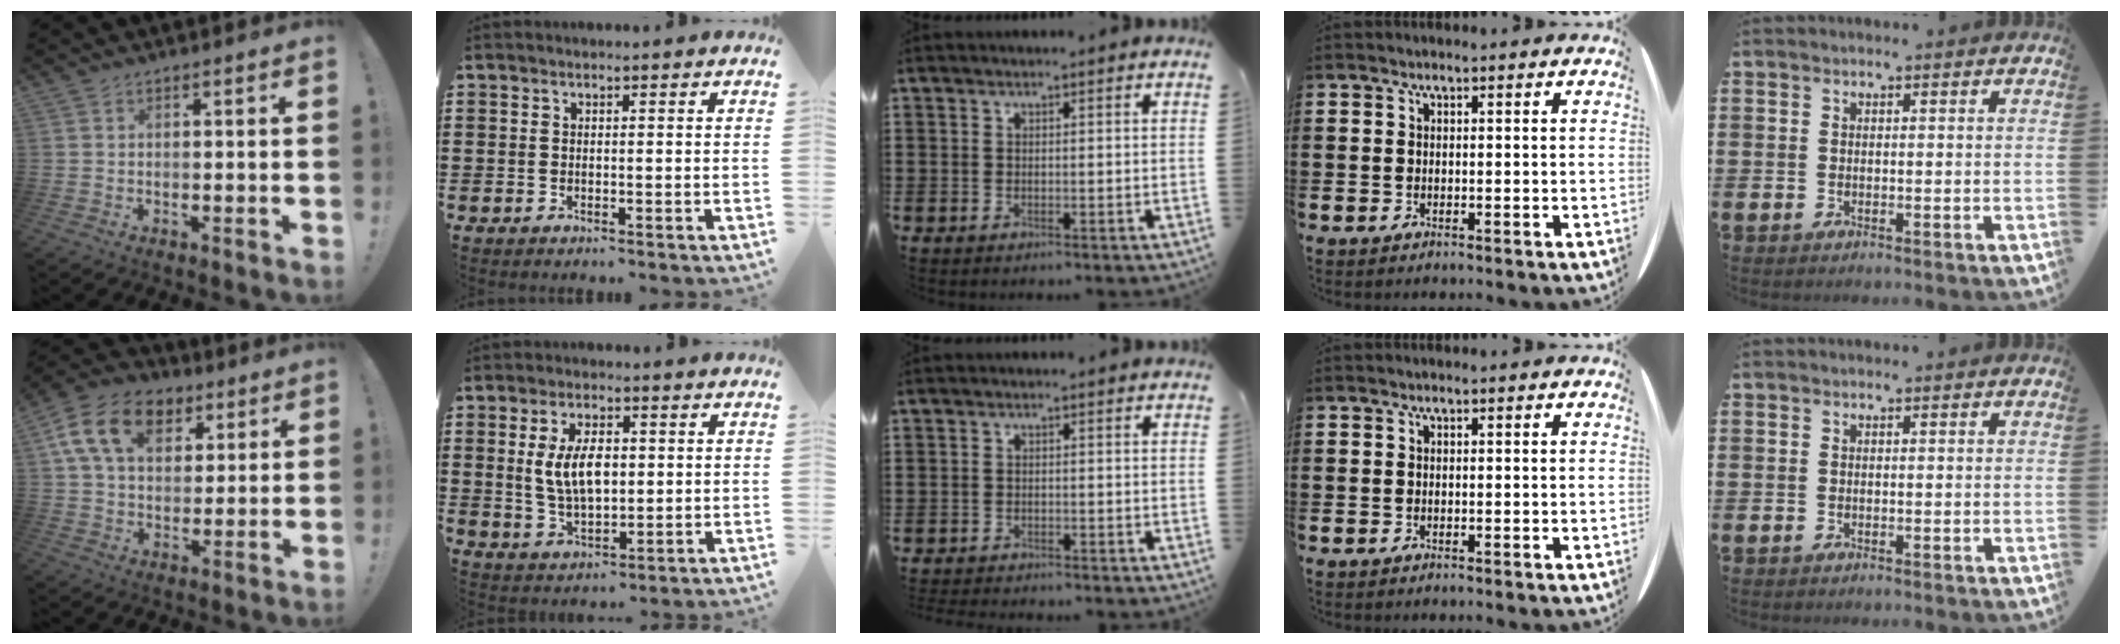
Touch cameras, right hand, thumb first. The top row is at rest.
{"thumb": {"total": 16.3, "force": [6.8, 11.2, 9.7], "torque": [-0.156, -0.016, 0.129]}, "index": {"total": 7.3, "force": [0.9, 3.6, 6.3], "torque": [-0.131, 0.002, 0.008]}, "middle": {"total": 1.3, "force": [-1.3, 0.0, 0.0], "torque": [-0.004, 0.000, -0.027]}}